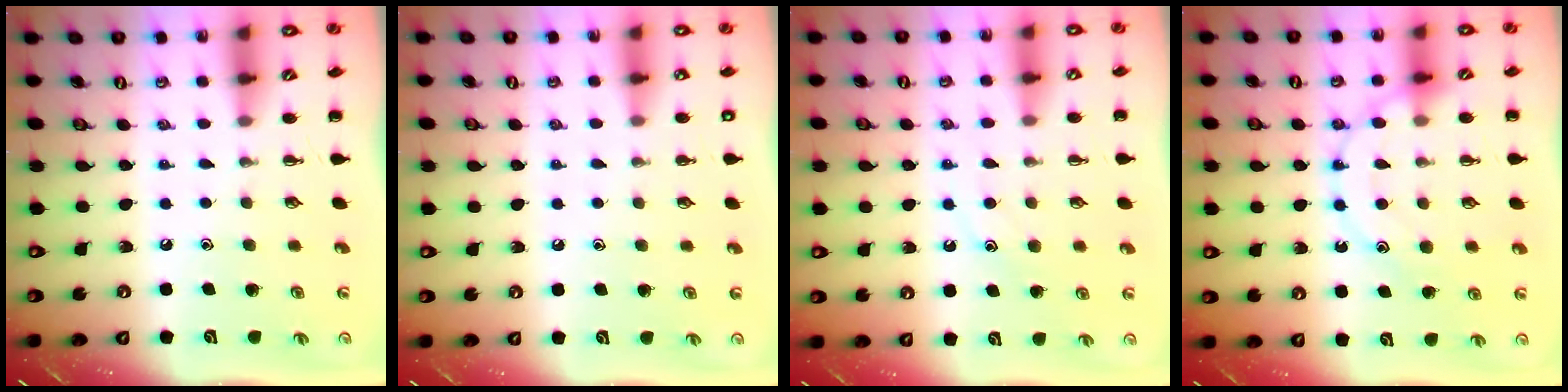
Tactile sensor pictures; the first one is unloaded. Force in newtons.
{"total": 1.9, "press": 1.9, "slide": 0.2}
{"total": 10.7, "press": 10.6, "slide": 1.4}
{"total": 13.8, "press": 13.7, "slide": 1.8}